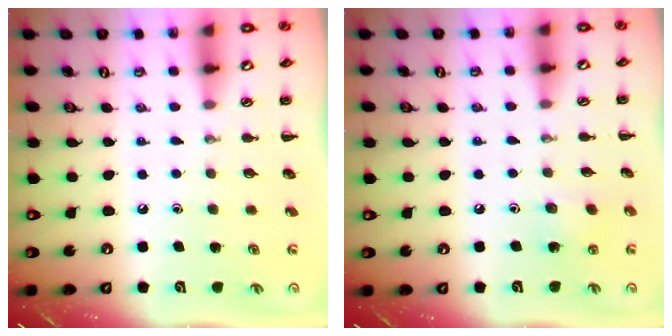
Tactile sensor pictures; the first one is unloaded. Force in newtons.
{"total": 4.1, "press": 3.9, "slide": 1.3}